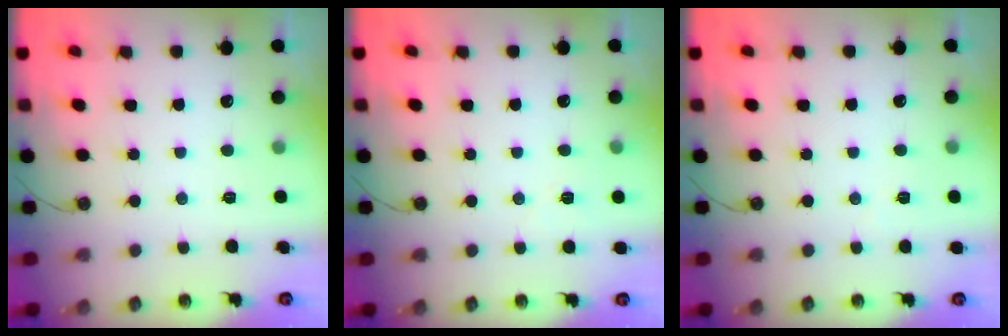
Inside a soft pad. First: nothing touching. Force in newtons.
{"total": 3.1, "press": 2.9, "slide": 0.9}
{"total": 2.0, "press": 1.9, "slide": 0.8}